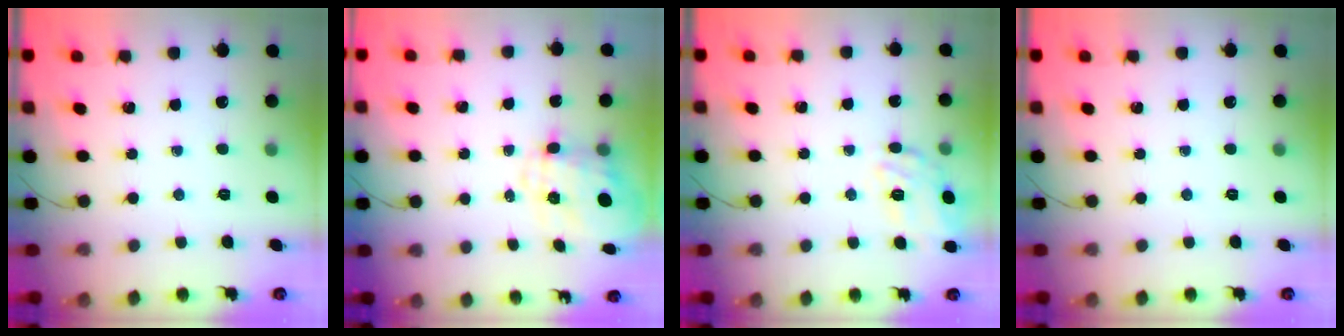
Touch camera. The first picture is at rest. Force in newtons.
{"total": 7.3, "press": 7.1, "slide": 1.5}
{"total": 16.9, "press": 16.8, "slide": 1.3}
{"total": 0.0}